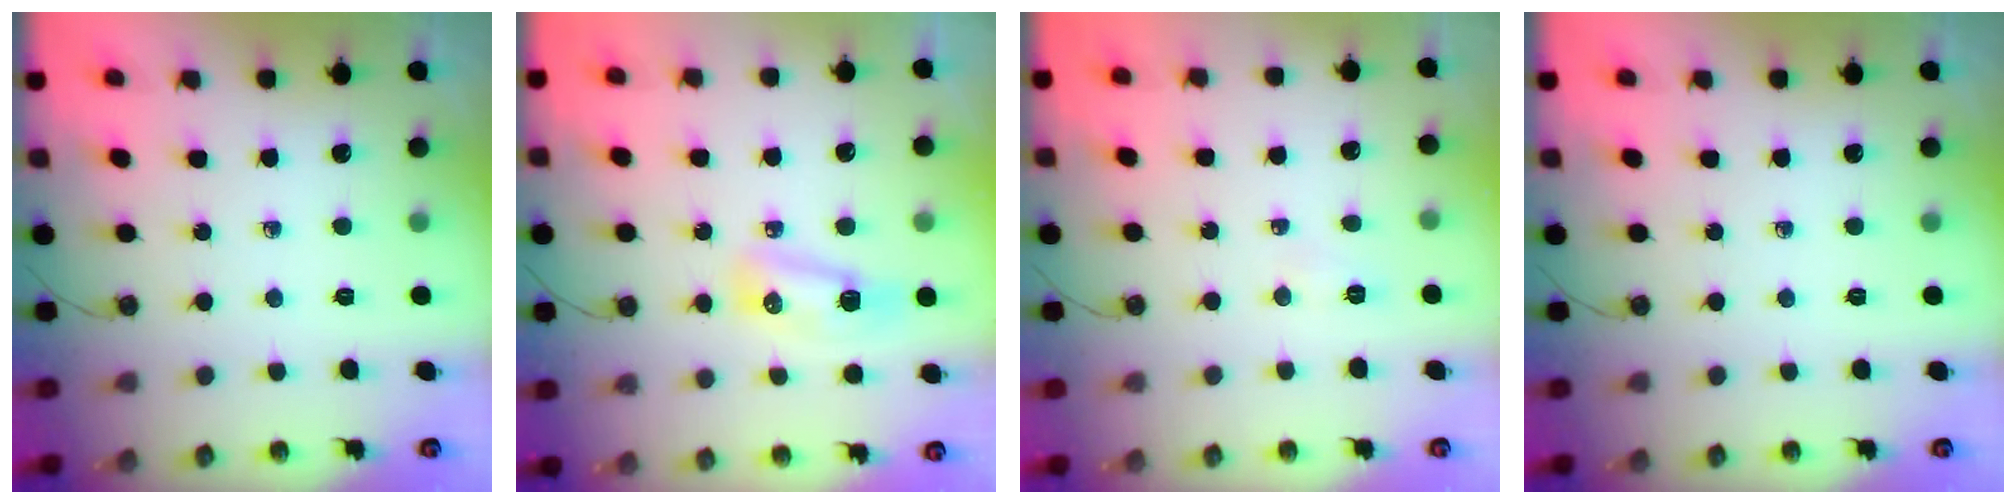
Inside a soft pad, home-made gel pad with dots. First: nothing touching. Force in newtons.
{"total": 8.5, "press": 8.1, "slide": 2.7}
{"total": 3.9, "press": 3.7, "slide": 1.5}
{"total": 0.0}